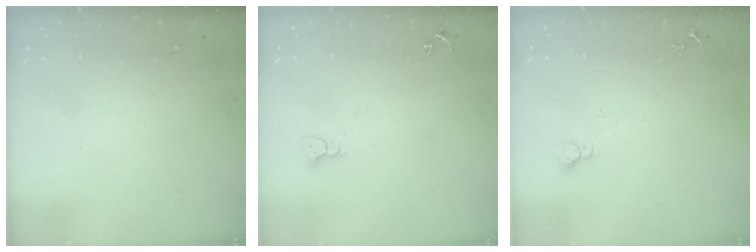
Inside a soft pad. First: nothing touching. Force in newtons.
{"total": 2.1, "press": 2.1, "slide": 0.2}
{"total": 4.0, "press": 4.0, "slide": 0.4}